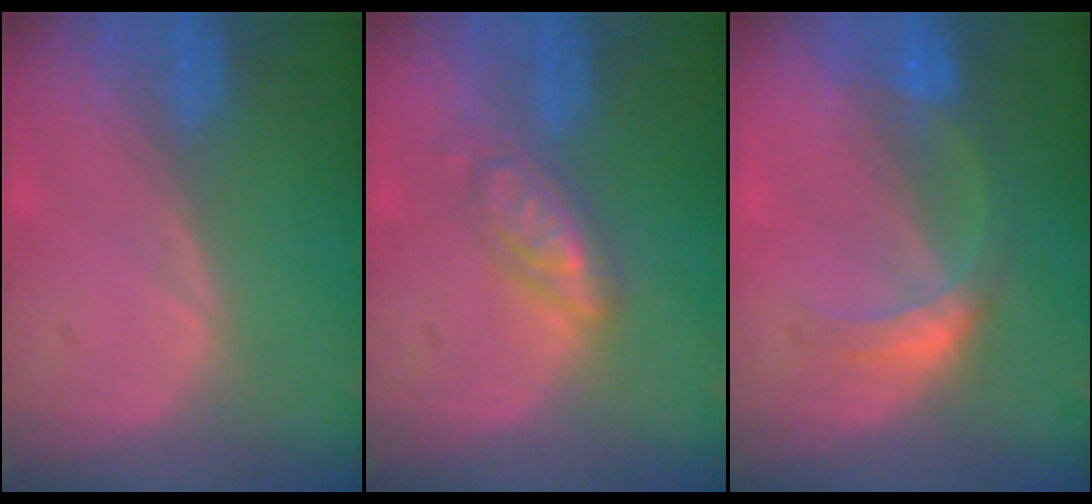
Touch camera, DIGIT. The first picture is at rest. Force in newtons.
{"total": 5.0, "press": 5.0, "slide": 0.2}
{"total": 5.2, "press": 4.8, "slide": 1.9}